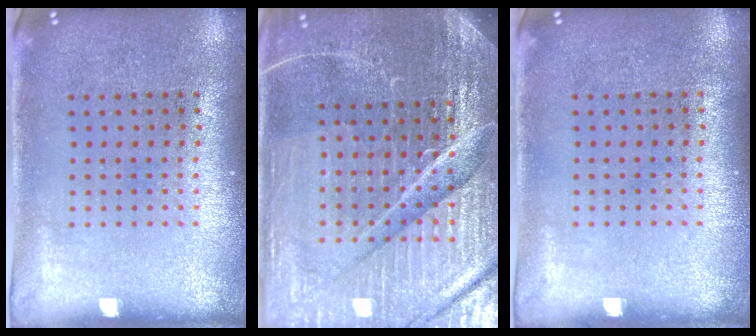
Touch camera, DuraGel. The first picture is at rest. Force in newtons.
{"total": 6.3, "press": 5.6, "slide": 2.8}
{"total": 0.0}